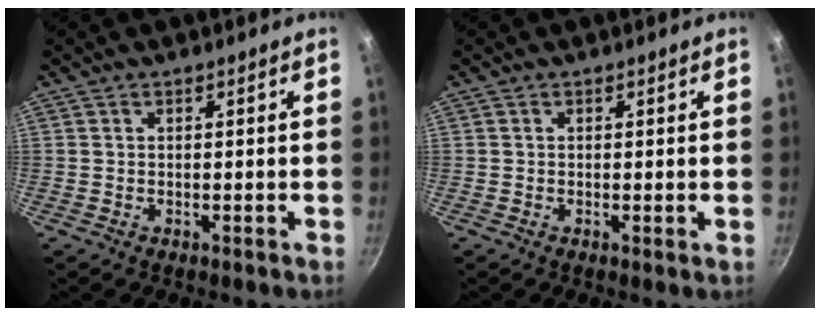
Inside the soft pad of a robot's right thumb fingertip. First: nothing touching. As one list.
[{"total": 0.0}]